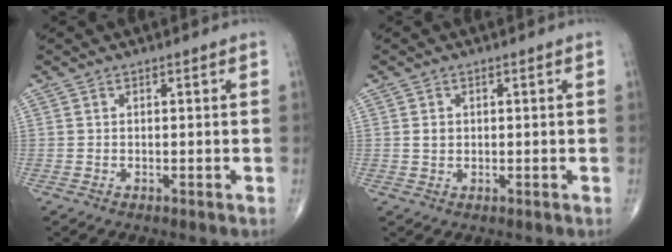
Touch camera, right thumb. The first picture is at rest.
{"total": 1.6, "force": [0.2, 1.3, 0.9], "torque": [-0.012, 0.001, 0.008]}